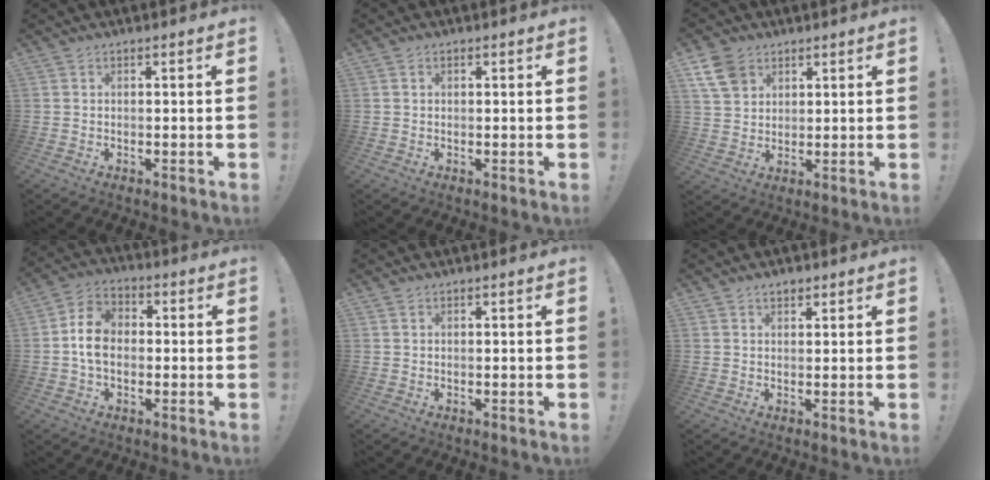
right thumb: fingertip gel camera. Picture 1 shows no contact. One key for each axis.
{"total": 0.7, "fx": 0.3, "fy": 0.6, "fz": 0.3, "tx": -0.006, "ty": 0.003, "tz": 0.005}
{"total": 9.1, "fx": 5.1, "fy": 6.5, "fz": 3.8, "tx": -0.064, "ty": -0.019, "tz": 0.105}
{"total": 9.9, "fx": -0.6, "fy": 7.5, "fz": 6.5, "tx": -0.110, "ty": 0.017, "tz": -0.009}
{"total": 0.6, "fx": 0.5, "fy": 0.3, "fz": 0.2, "tx": 0.001, "ty": -0.002, "tz": 0.010}
{"total": 2.0, "fx": 1.5, "fy": 1.1, "fz": 0.9, "tx": -0.003, "ty": -0.006, "tz": 0.024}